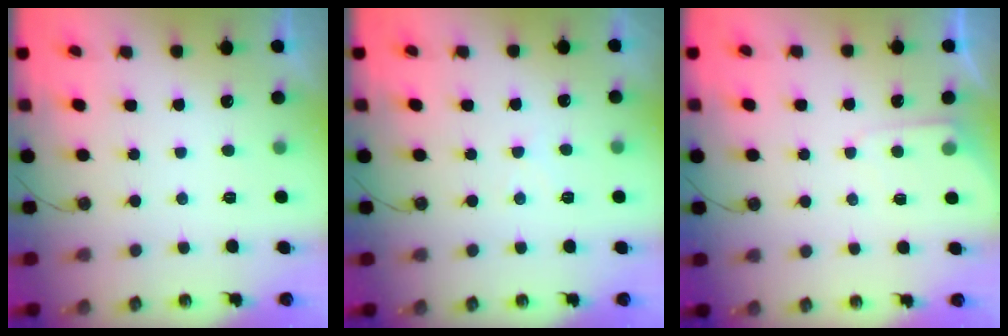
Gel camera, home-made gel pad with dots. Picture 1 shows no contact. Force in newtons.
{"total": 3.2, "press": 3.2, "slide": 0.5}
{"total": 4.8, "press": 4.8, "slide": 0.7}